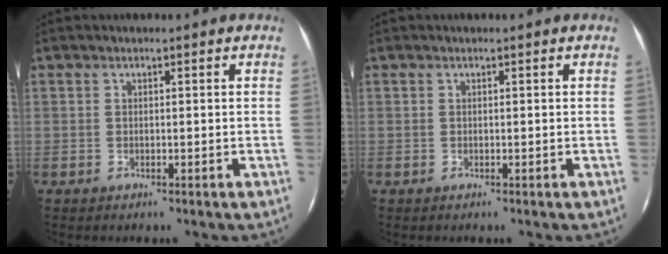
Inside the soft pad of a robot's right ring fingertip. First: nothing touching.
{"total": 0.0}